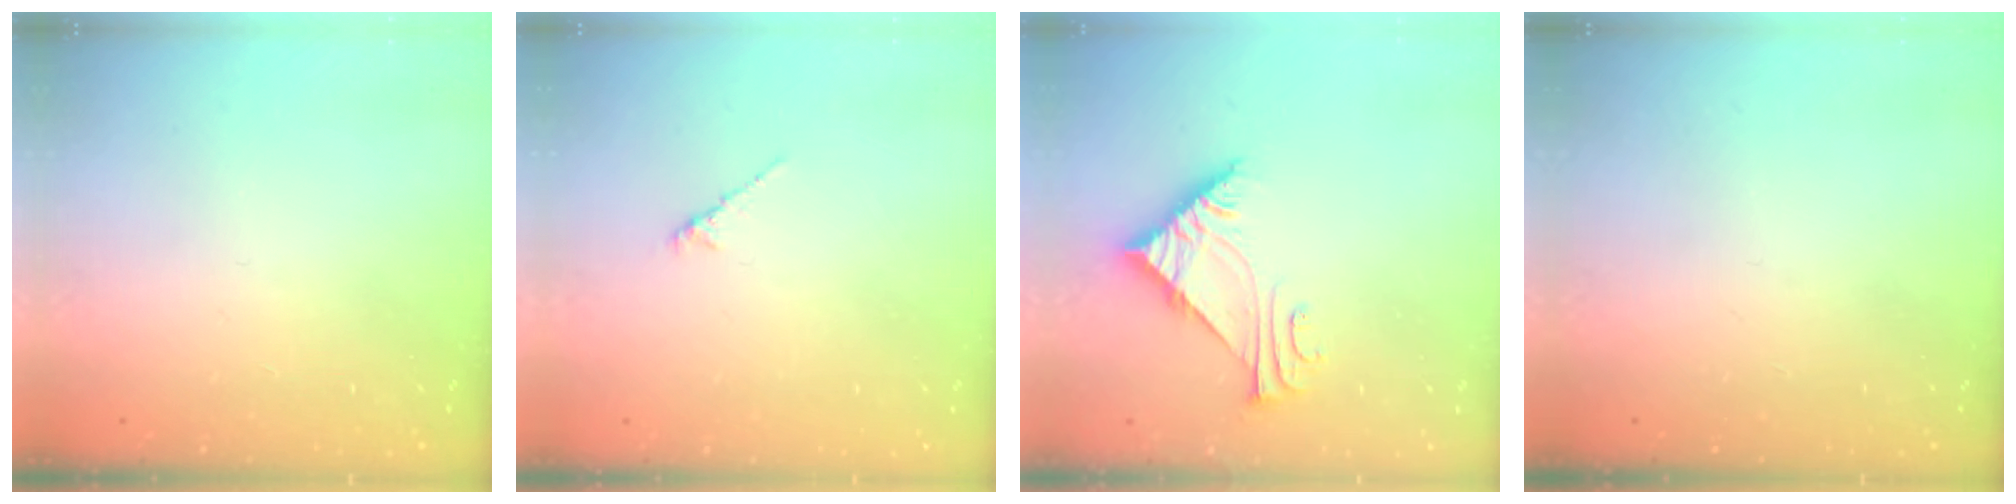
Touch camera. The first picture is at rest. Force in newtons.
{"total": 1.6, "press": 1.5, "slide": 0.5}
{"total": 7.7, "press": 7.7, "slide": 0.4}
{"total": 0.0}